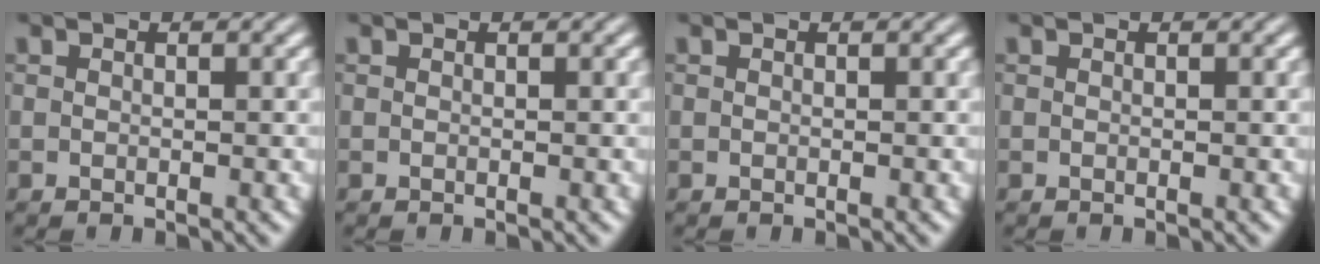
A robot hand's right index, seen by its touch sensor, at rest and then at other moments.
{"total": 0.0}
{"total": 0.0}
{"total": 0.0}